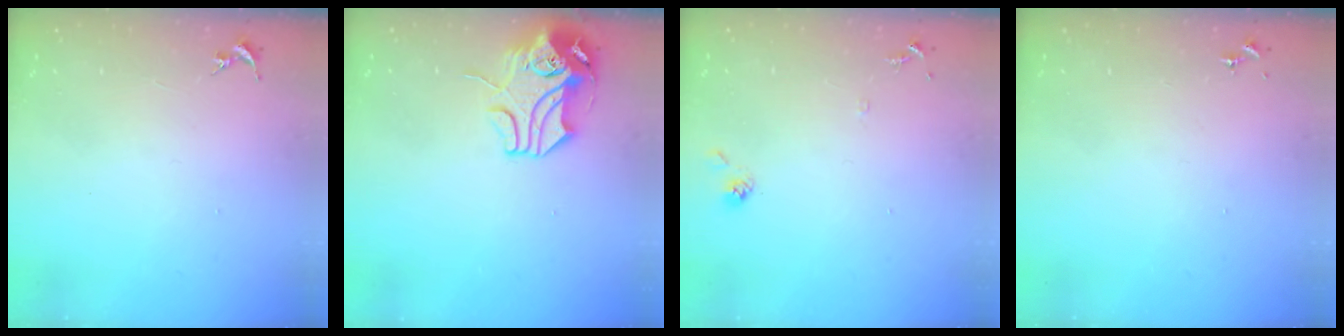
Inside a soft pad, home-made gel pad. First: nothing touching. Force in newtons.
{"total": 10.3, "press": 10.2, "slide": 1.7}
{"total": 7.3, "press": 7.3, "slide": 0.4}
{"total": 0.0}